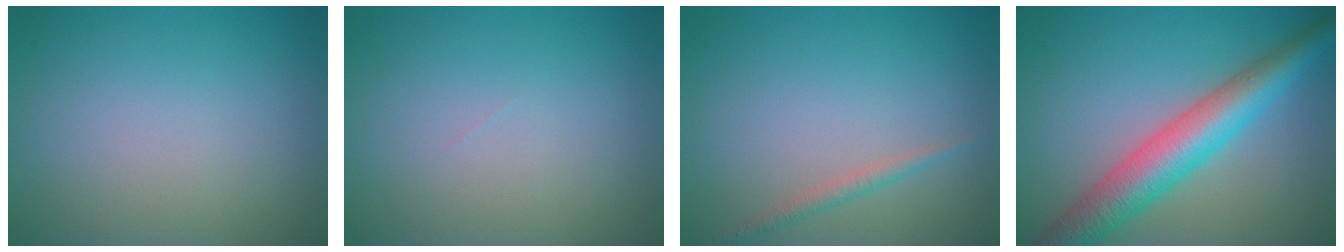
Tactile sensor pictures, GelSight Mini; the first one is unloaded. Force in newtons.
{"total": 0.0}
{"total": 1.2, "press": 1.1, "slide": 0.1}
{"total": 7.0, "press": 7.0, "slide": 0.0}